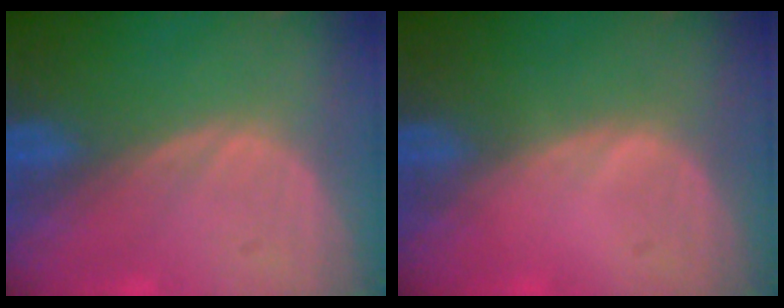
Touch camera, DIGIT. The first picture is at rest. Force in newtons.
{"total": 0.5, "press": 0.1, "slide": 0.5}